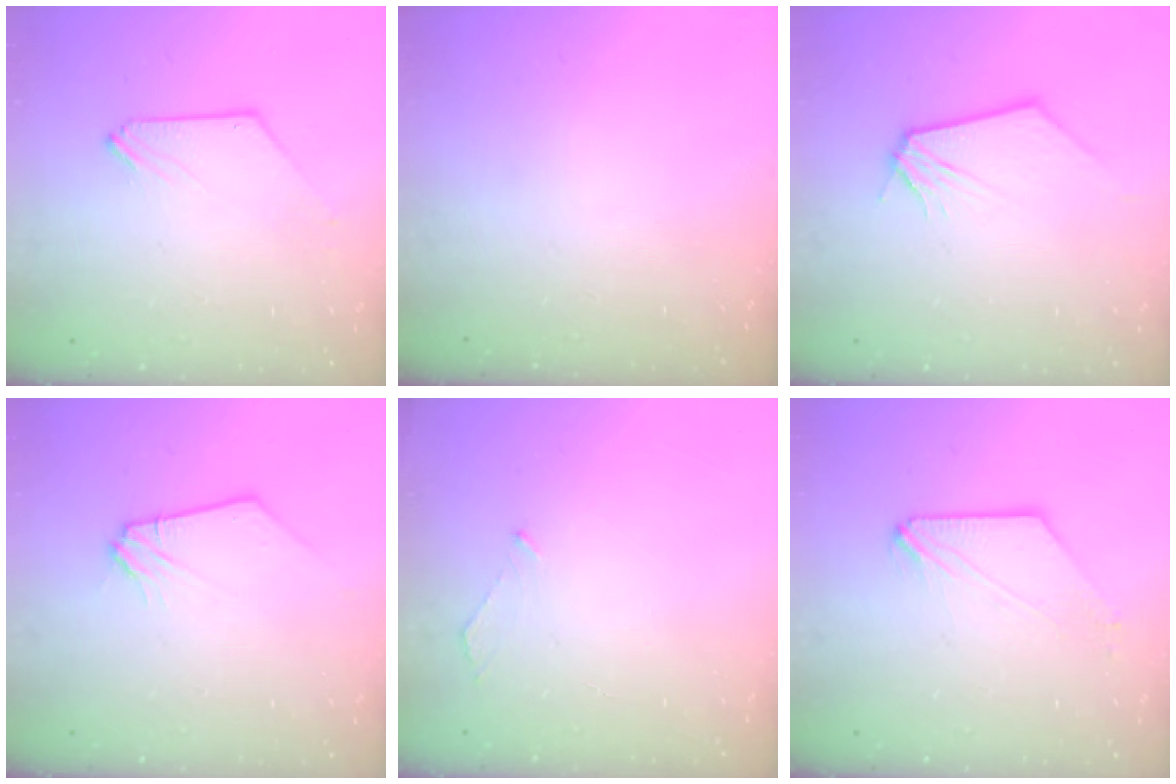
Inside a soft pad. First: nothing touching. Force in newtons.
{"total": 0.0}
{"total": 0.0}
{"total": 0.0}
{"total": 2.6, "press": 2.6, "slide": 0.3}
{"total": 0.0}